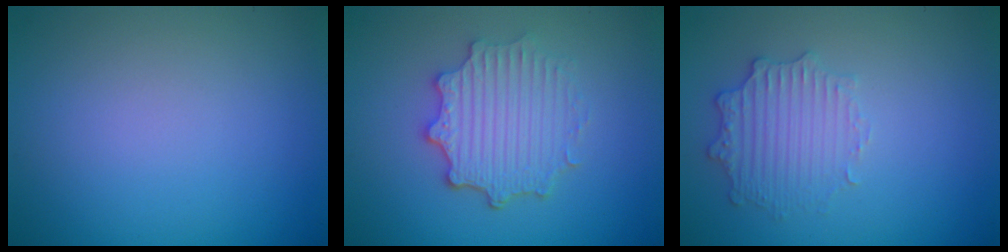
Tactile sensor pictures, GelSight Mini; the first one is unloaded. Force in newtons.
{"total": 4.4, "press": 3.6, "slide": 2.5}
{"total": 2.6, "press": 2.5, "slide": 0.7}